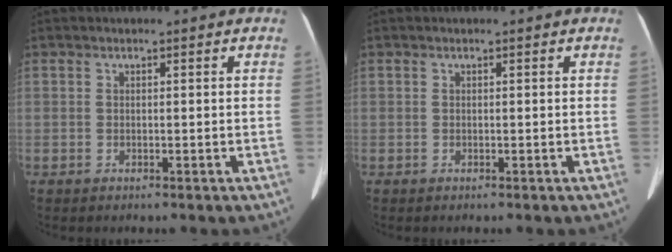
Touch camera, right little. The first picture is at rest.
{"total": 0.0}